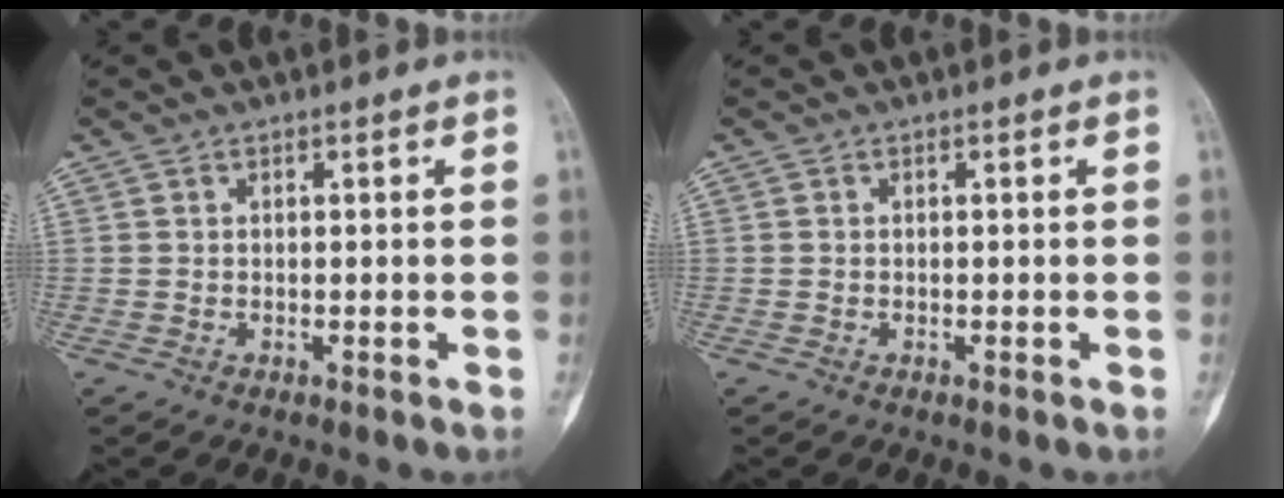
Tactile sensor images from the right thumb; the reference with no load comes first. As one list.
[{"total": 0.0}]